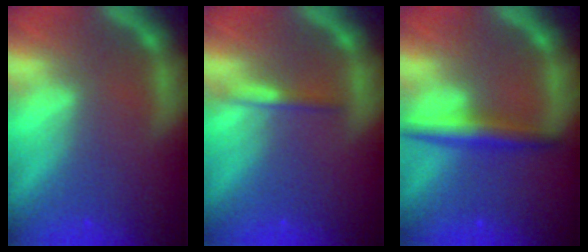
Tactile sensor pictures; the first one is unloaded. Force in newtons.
{"total": 1.4}
{"total": 3.5}